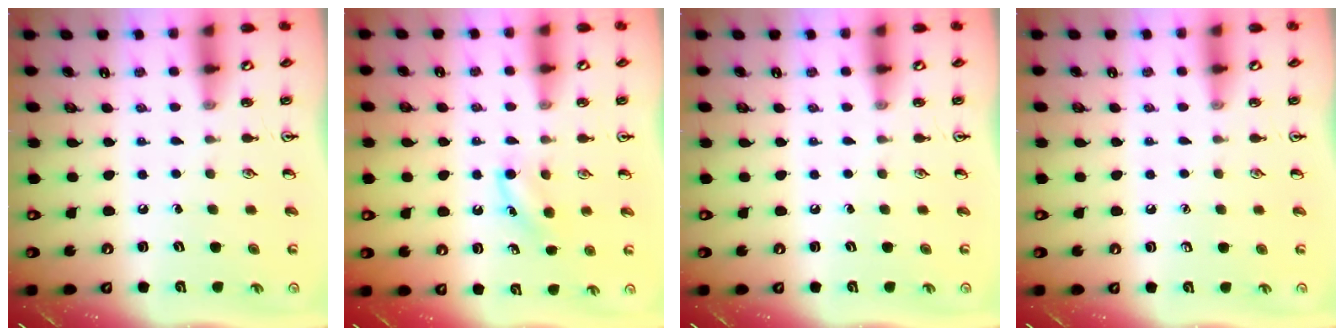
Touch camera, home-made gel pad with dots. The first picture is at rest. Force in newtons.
{"total": 4.5, "press": 4.3, "slide": 1.6}
{"total": 0.0}
{"total": 0.0}